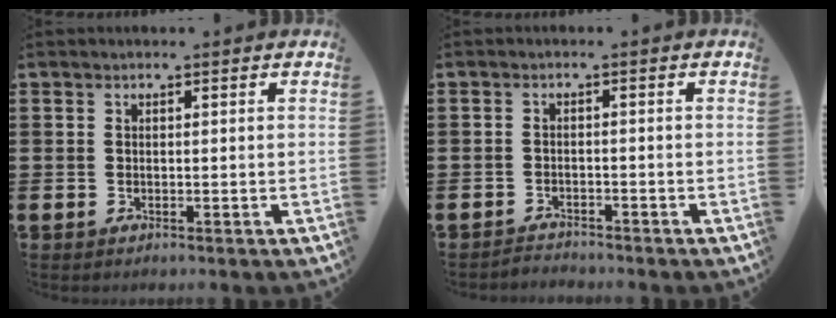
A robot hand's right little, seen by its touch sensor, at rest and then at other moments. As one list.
[{"total": 1.5, "force": [-1.5, 0.0, -0.2], "torque": [0.000, 0.004, -0.033]}]